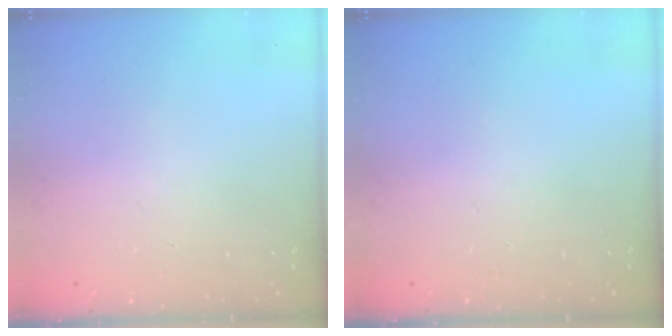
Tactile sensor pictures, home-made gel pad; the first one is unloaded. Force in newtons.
{"total": 0.0}